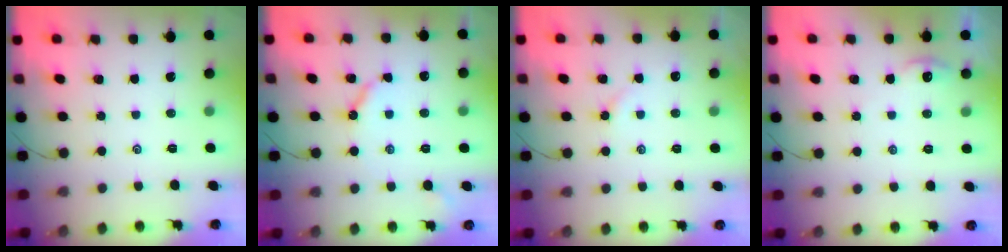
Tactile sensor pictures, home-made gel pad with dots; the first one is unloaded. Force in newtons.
{"total": 5.3, "press": 5.2, "slide": 0.6}
{"total": 1.7, "press": 1.6, "slide": 0.4}
{"total": 2.5, "press": 2.5, "slide": 0.3}